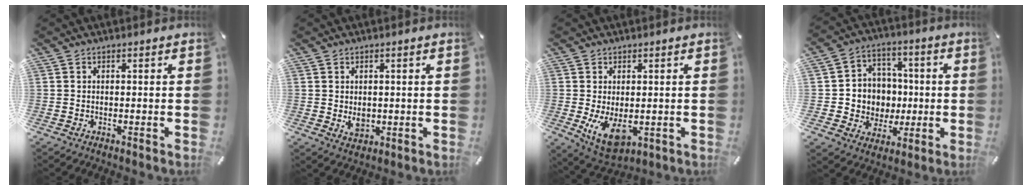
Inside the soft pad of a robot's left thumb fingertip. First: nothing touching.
{"total": 3.4, "force": [0.2, 2.7, 2.0], "torque": [-0.027, -0.006, 0.000]}
{"total": 8.1, "force": [-0.6, 4.9, 6.5], "torque": [-0.117, -0.014, -0.008]}
{"total": 10.0, "force": [-0.4, 9.9, 1.3], "torque": [-0.018, -0.002, 0.005]}